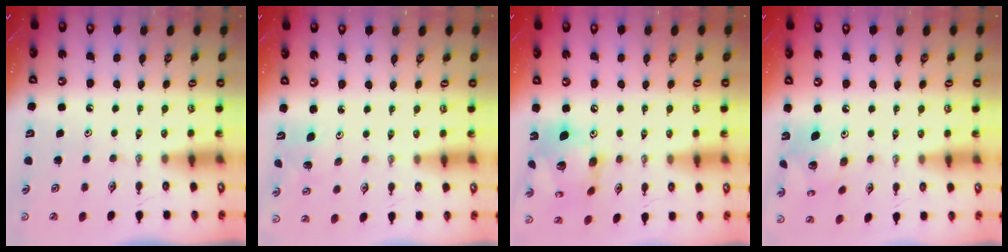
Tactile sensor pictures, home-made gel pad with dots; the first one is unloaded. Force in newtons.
{"total": 2.5, "press": 2.5, "slide": 0.1}
{"total": 16.4, "press": 16.3, "slide": 1.7}
{"total": 9.6, "press": 9.6, "slide": 0.3}